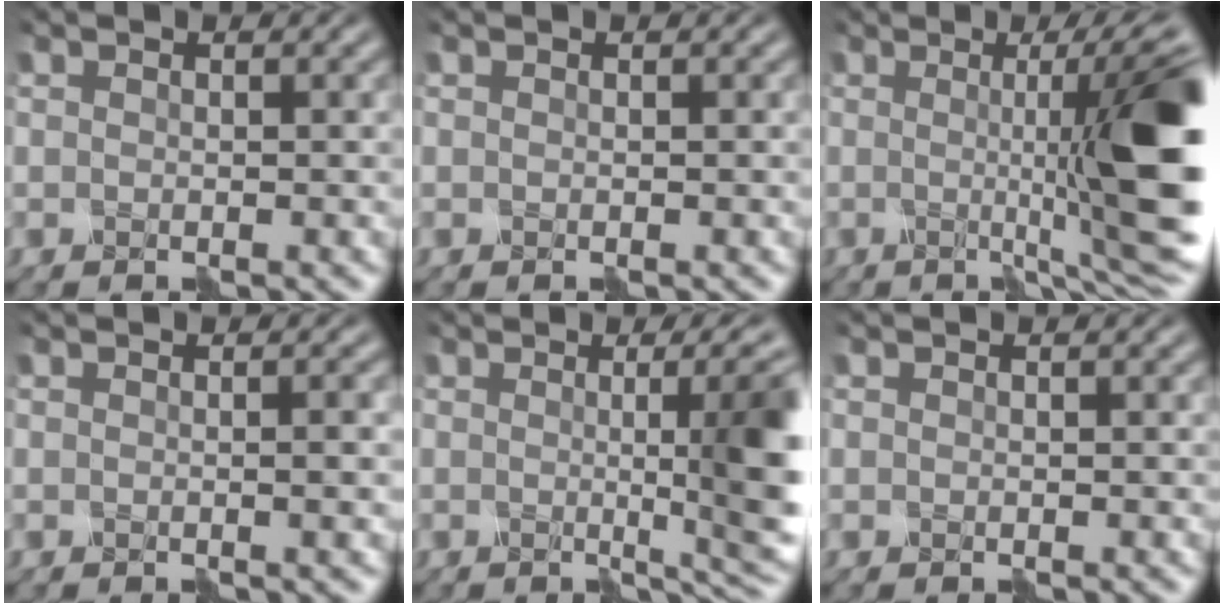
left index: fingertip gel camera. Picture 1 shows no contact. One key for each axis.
{"total": 0.0}
{"total": 12.9, "fx": 0.2, "fy": 2.6, "fz": 12.7, "tx": -0.139, "ty": -0.002, "tz": 0.006}
{"total": 1.8, "fx": 0.0, "fy": 0.5, "fz": 1.8, "tx": -0.018, "ty": 0.003, "tz": -0.005}
{"total": 10.7, "fx": 0.2, "fy": 3.3, "fz": 10.2, "tx": -0.085, "ty": 0.013, "tz": -0.002}
{"total": 0.0}